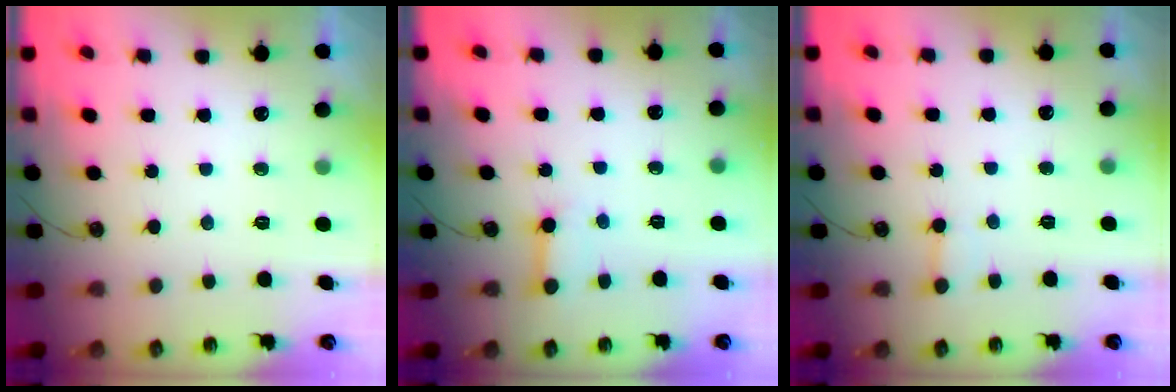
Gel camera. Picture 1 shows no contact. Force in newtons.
{"total": 3.4, "press": 3.3, "slide": 0.5}
{"total": 2.1, "press": 2.1, "slide": 0.2}